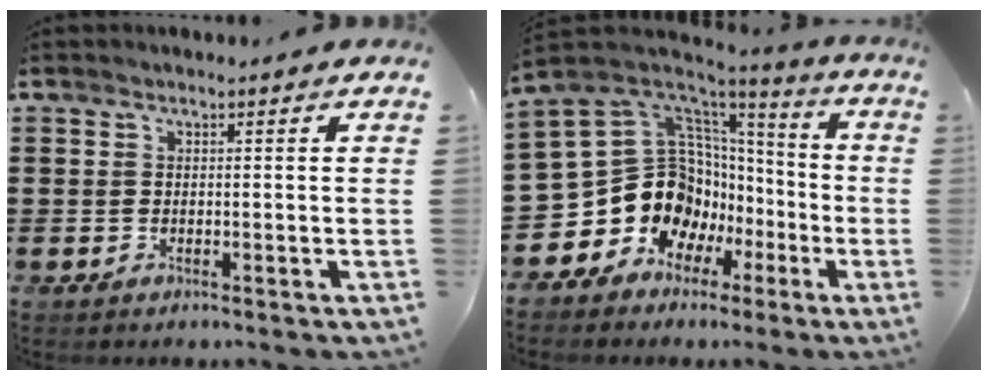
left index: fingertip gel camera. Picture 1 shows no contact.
{"total": 14.9, "force": [-2.0, 13.1, 6.6], "torque": [-0.182, -0.026, -0.013]}